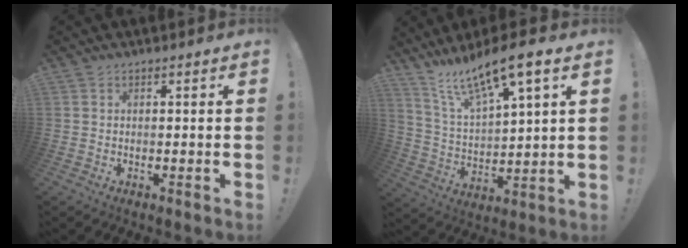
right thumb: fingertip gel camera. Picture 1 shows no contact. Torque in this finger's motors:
{"motor_torque": [-0.61, 1.32, 0.23, 0.22, 0.13]}